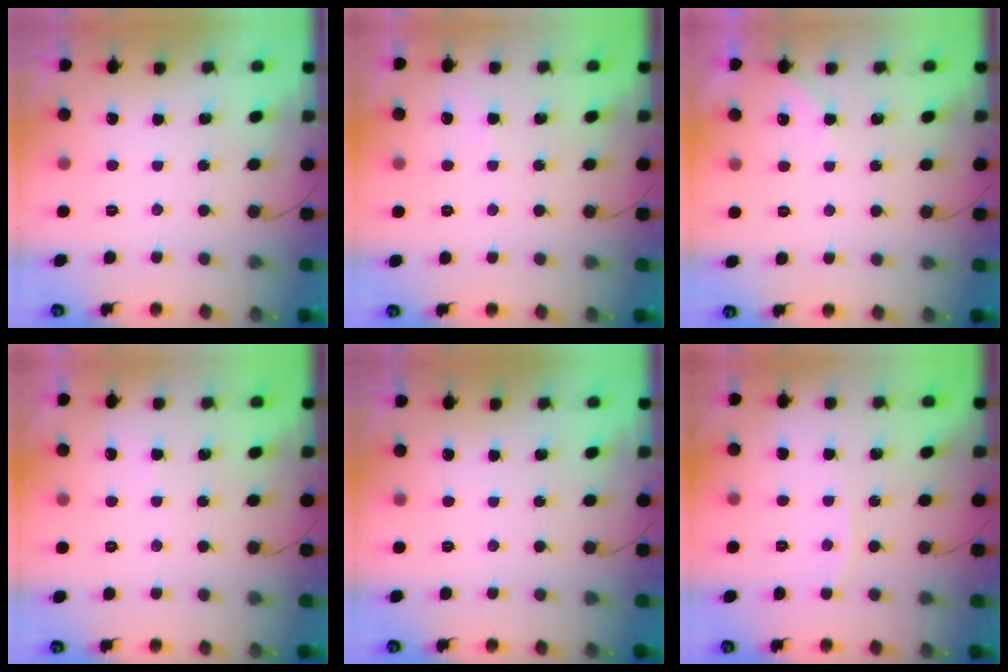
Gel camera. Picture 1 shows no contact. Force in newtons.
{"total": 2.3, "press": 2.3, "slide": 0.3}
{"total": 3.8, "press": 3.7, "slide": 0.6}
{"total": 1.9, "press": 1.8, "slide": 0.2}
{"total": 0.0}
{"total": 2.3, "press": 2.3, "slide": 0.3}